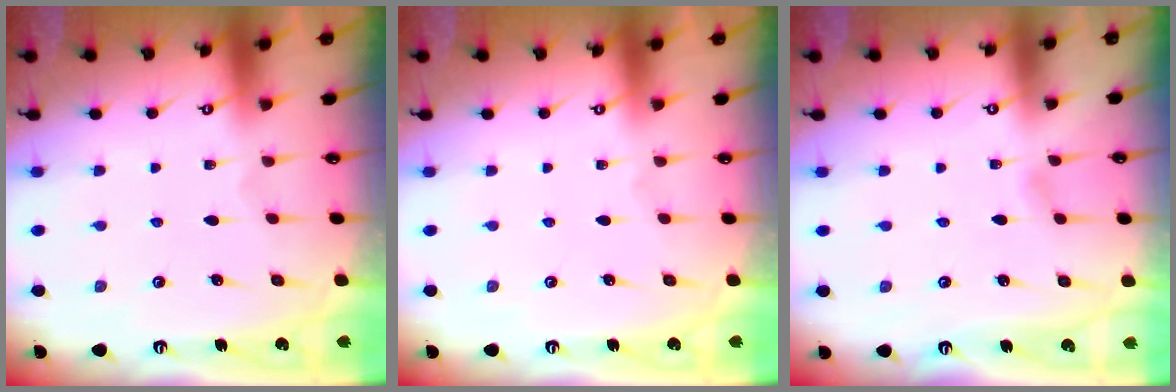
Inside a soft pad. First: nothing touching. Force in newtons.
{"total": 0.0}
{"total": 1.7, "press": 1.6, "slide": 0.2}